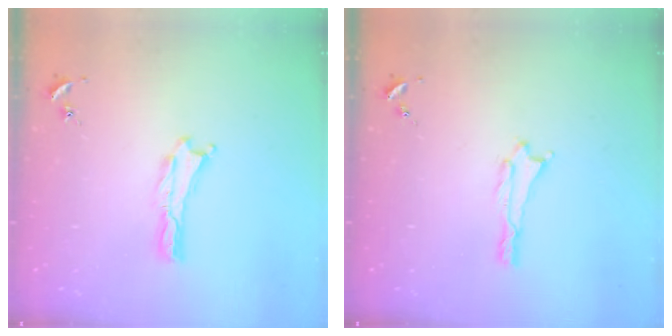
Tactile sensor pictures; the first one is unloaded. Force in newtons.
{"total": 0.0}